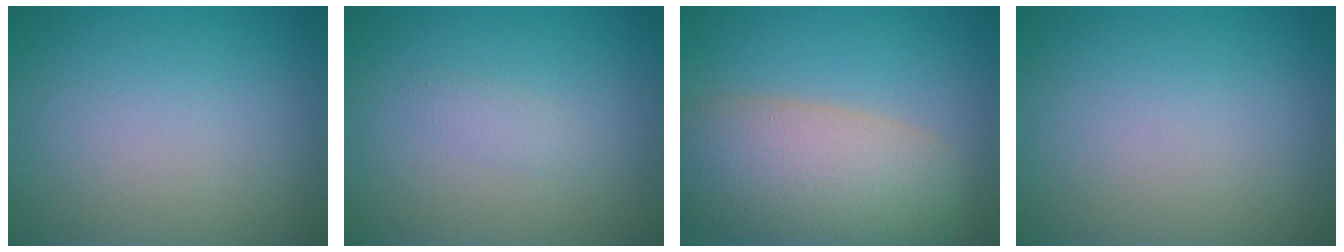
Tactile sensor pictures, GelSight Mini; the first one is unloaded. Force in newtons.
{"total": 0.9, "press": 0.9, "slide": 0.0}
{"total": 9.7, "press": 9.7, "slide": 0.6}
{"total": 0.0}